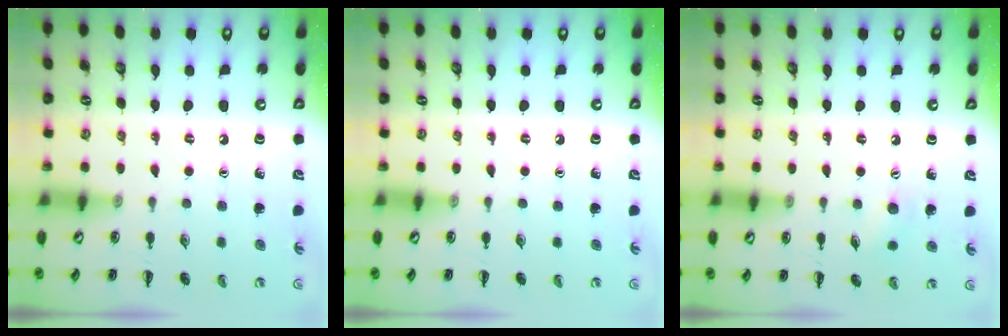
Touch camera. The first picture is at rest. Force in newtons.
{"total": 0.0}
{"total": 4.0, "press": 3.9, "slide": 1.0}